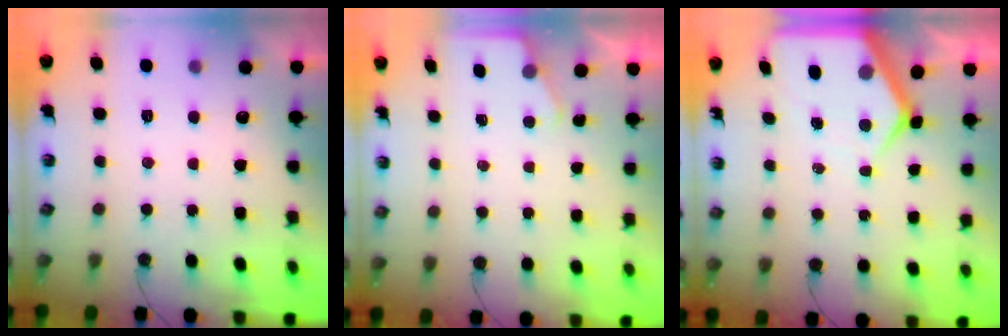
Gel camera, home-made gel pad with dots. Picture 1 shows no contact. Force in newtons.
{"total": 2.3, "press": 2.3, "slide": 0.4}
{"total": 8.7, "press": 8.6, "slide": 0.8}